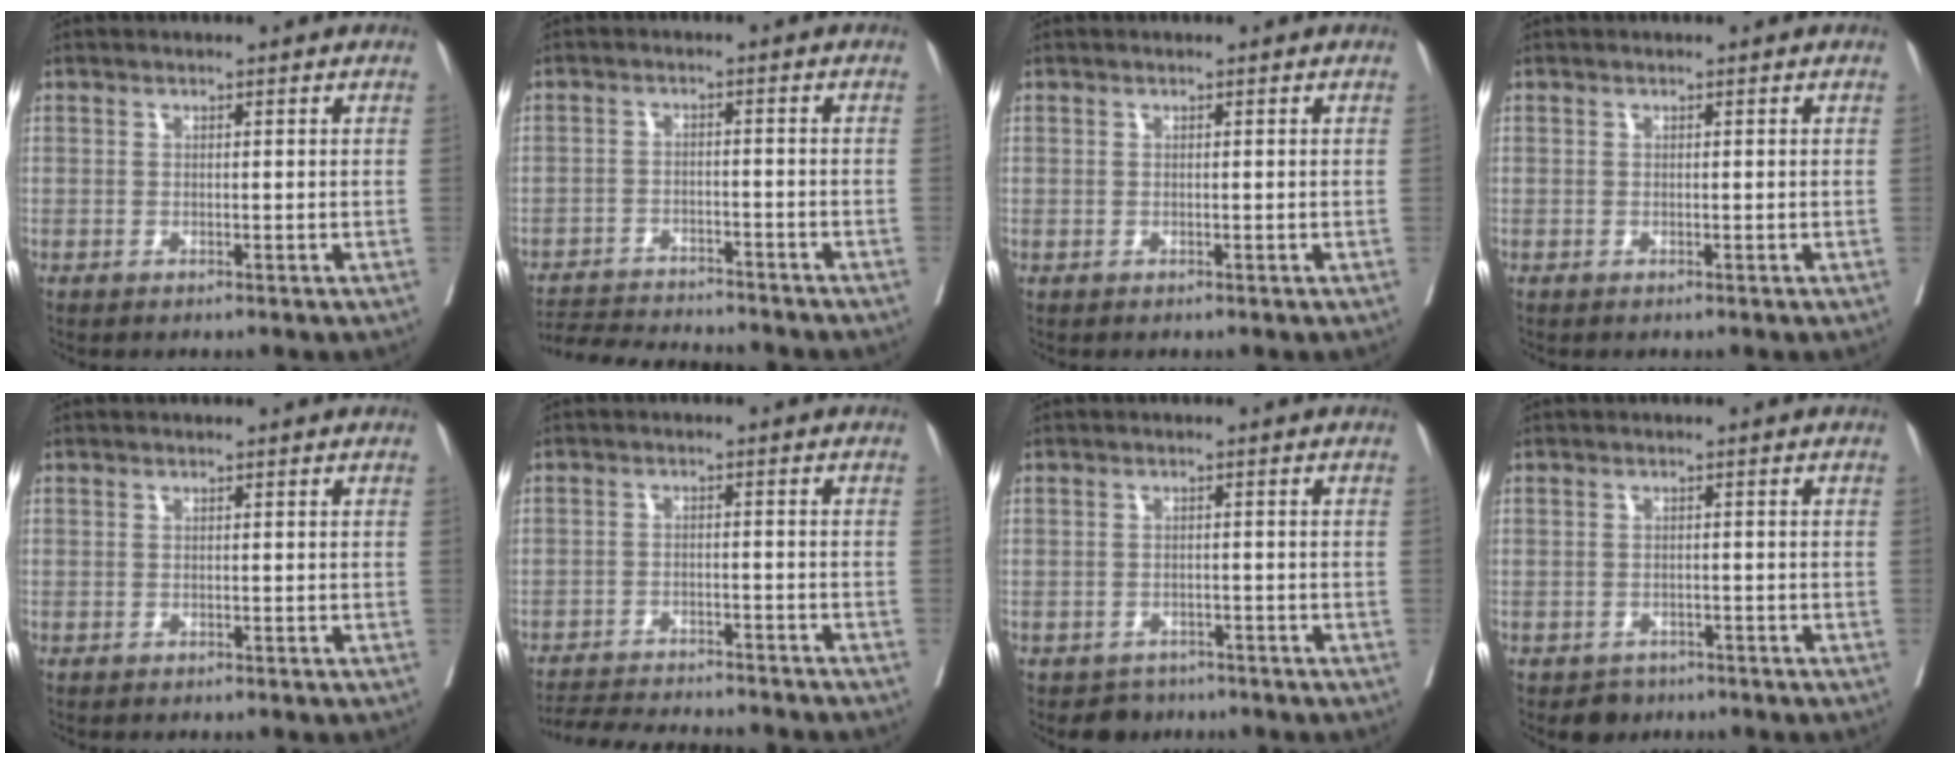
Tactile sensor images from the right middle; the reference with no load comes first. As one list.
[{"total": 11.8, "force": [-11.2, 1.0, 3.5], "torque": [-0.055, -0.006, -0.163]}, {"total": 0.0}, {"total": 0.0}, {"total": 0.0}, {"total": 13.2, "force": [-12.4, 1.4, 4.5], "torque": [-0.072, -0.010, -0.170]}, {"total": 2.1, "force": [-1.7, 1.2, -0.3], "torque": [0.001, 0.003, -0.026]}, {"total": 2.0, "force": [-1.4, 1.4, 0.2], "torque": [-0.004, 0.003, -0.021]}]